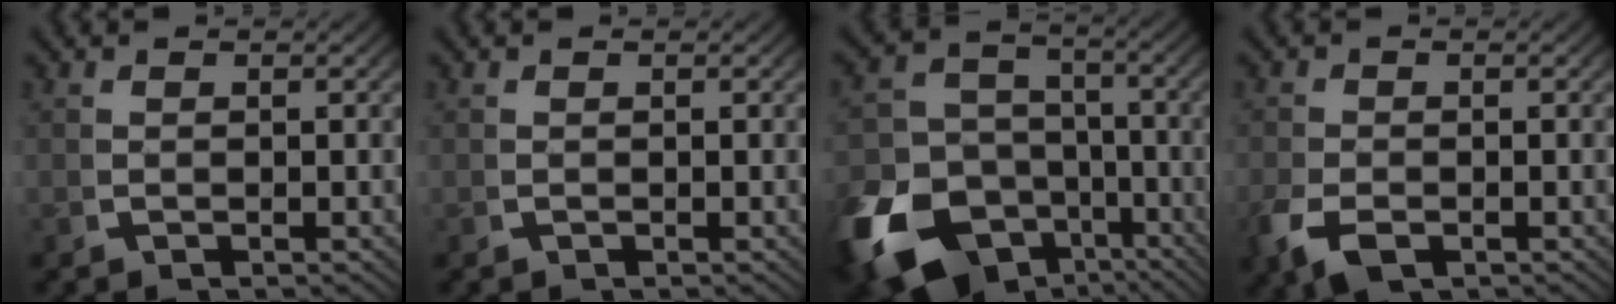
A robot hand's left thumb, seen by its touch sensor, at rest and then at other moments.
{"total": 0.0}
{"total": 17.2, "force": [-7.5, 12.8, 8.7], "torque": [-0.177, -0.084, -0.105]}
{"total": 3.6, "force": [-1.8, 2.3, 2.1], "torque": [-0.060, -0.019, -0.024]}